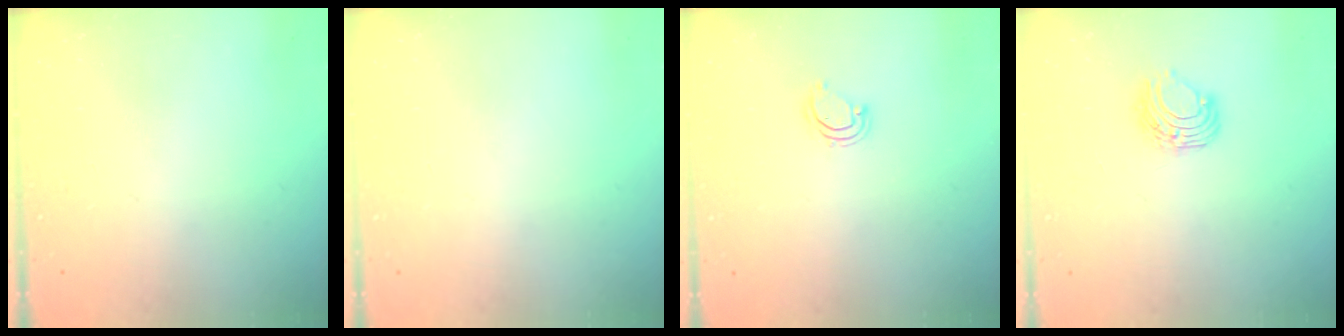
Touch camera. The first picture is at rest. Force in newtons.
{"total": 0.0}
{"total": 3.9, "press": 3.9, "slide": 0.3}
{"total": 7.5, "press": 7.5, "slide": 0.7}